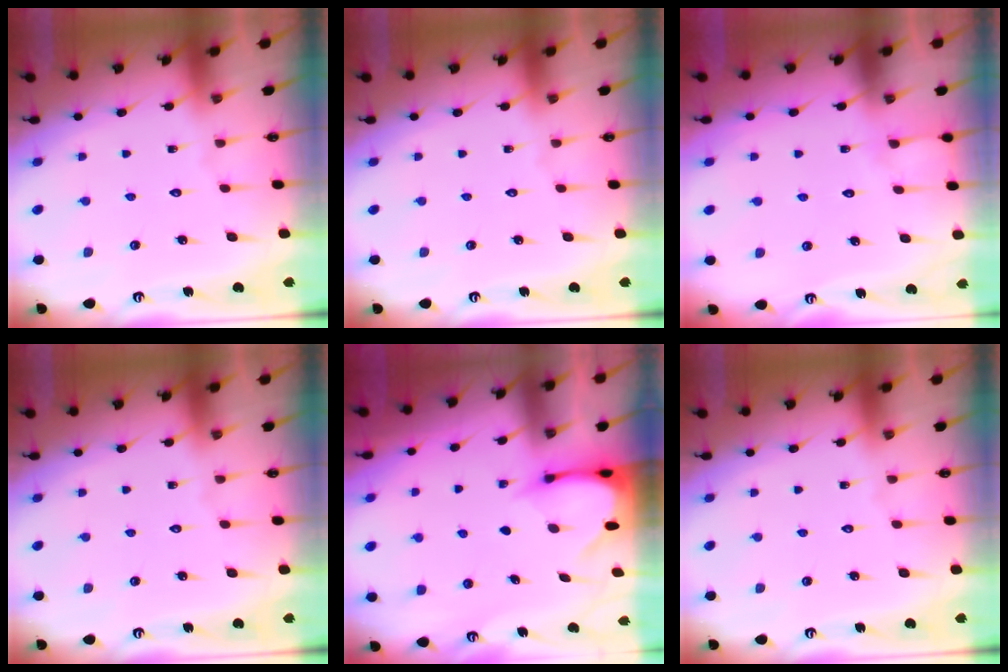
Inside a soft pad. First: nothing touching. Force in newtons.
{"total": 0.0}
{"total": 4.8, "press": 4.7, "slide": 0.5}
{"total": 0.0}
{"total": 3.4, "press": 3.4, "slide": 0.3}
{"total": 0.0}